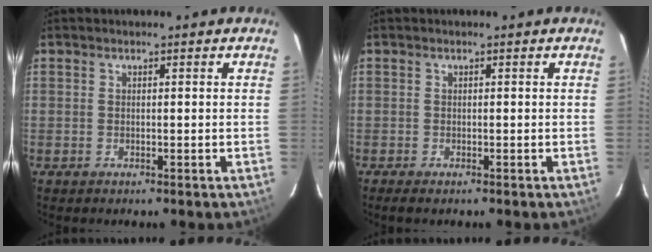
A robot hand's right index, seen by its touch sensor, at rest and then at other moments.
{"total": 1.3, "force": [-1.0, 0.4, 0.7], "torque": [-0.016, -0.006, -0.018]}